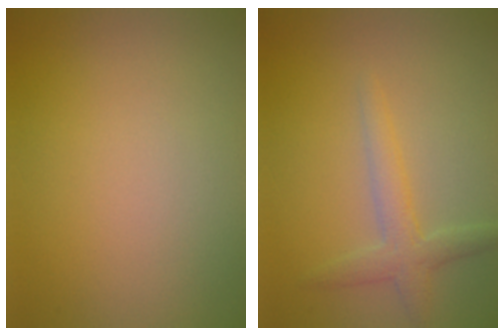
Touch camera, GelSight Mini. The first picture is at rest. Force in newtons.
{"total": 2.3, "press": 2.3, "slide": 0.1}